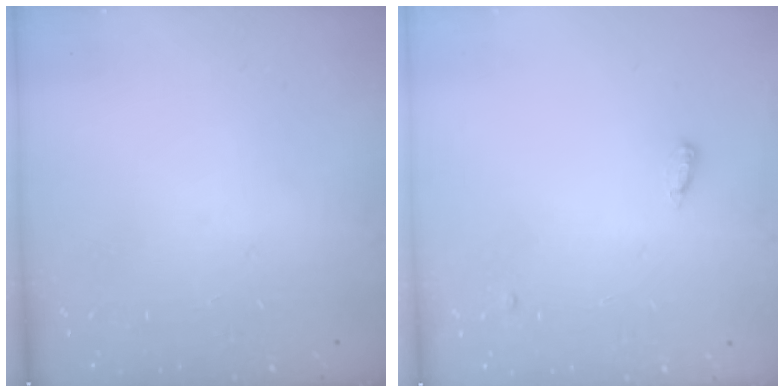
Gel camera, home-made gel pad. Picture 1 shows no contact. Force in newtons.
{"total": 3.6, "press": 3.5, "slide": 0.7}